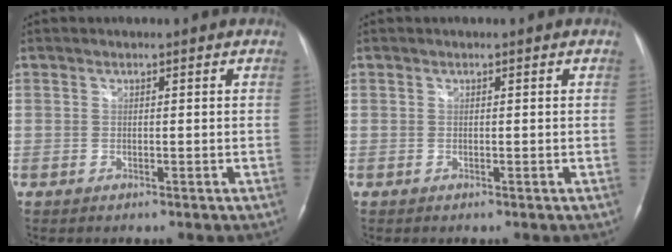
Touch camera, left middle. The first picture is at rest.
{"total": 0.0}